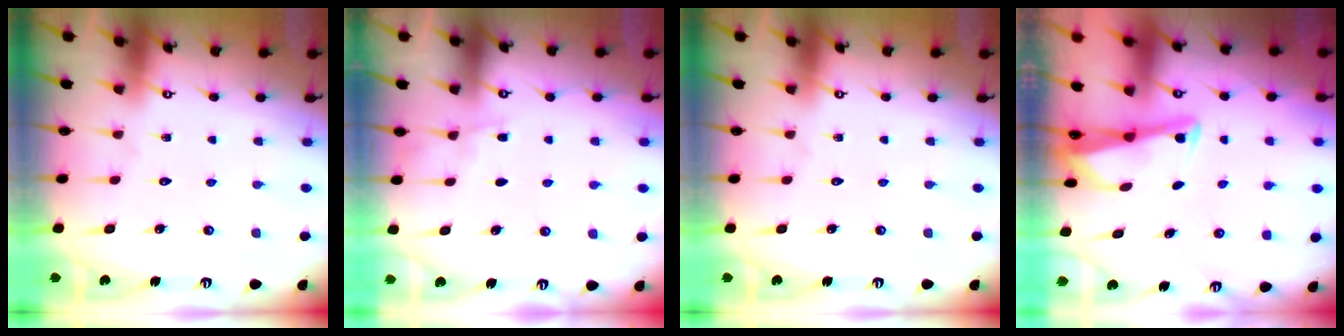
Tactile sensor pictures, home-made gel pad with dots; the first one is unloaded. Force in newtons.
{"total": 3.8, "press": 3.7, "slide": 0.5}
{"total": 0.0}
{"total": 2.5, "press": 2.5, "slide": 0.1}